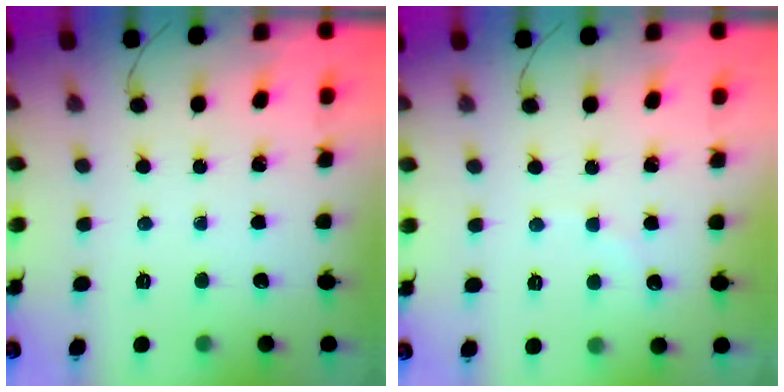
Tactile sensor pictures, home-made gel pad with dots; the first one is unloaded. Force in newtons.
{"total": 3.7, "press": 3.7, "slide": 0.5}